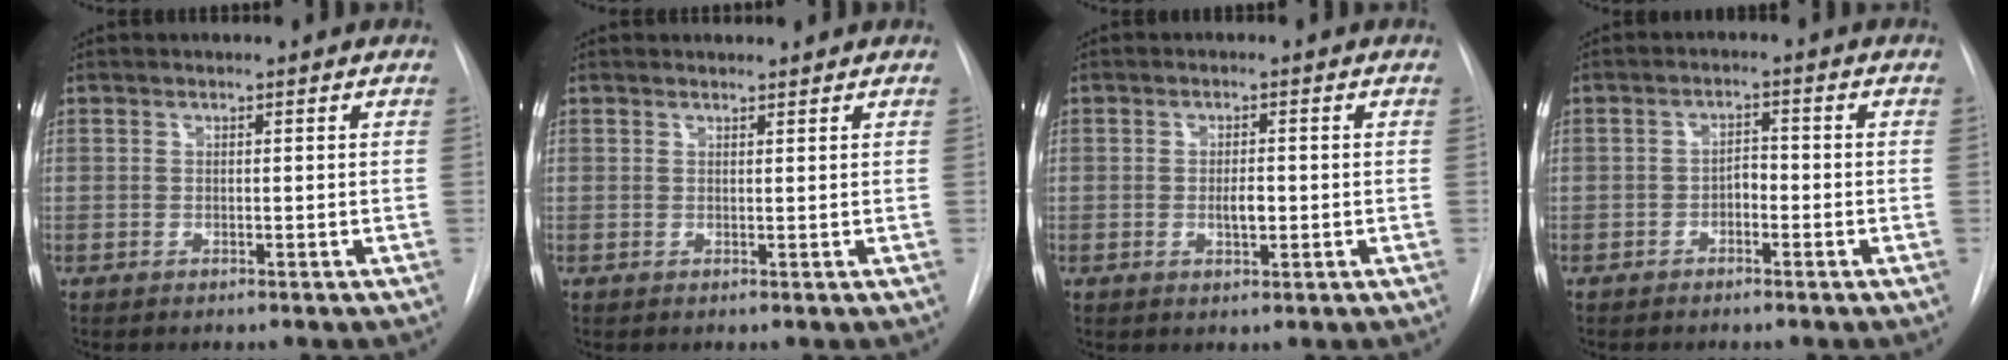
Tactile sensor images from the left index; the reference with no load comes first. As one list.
[{"total": 2.0, "force": [2.0, 0.4, 0.3], "torque": [-0.009, 0.011, 0.028]}, {"total": 2.4, "force": [-0.3, 0.9, 2.2], "torque": [-0.039, 0.000, -0.004]}, {"total": 2.1, "force": [-1.0, 1.1, 1.4], "torque": [-0.016, 0.008, -0.019]}]